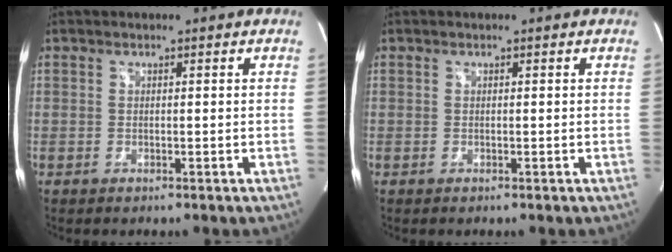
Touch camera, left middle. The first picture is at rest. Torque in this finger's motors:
{"motor_torque": [-0.02, 0.08, -0.04, 0.01]}